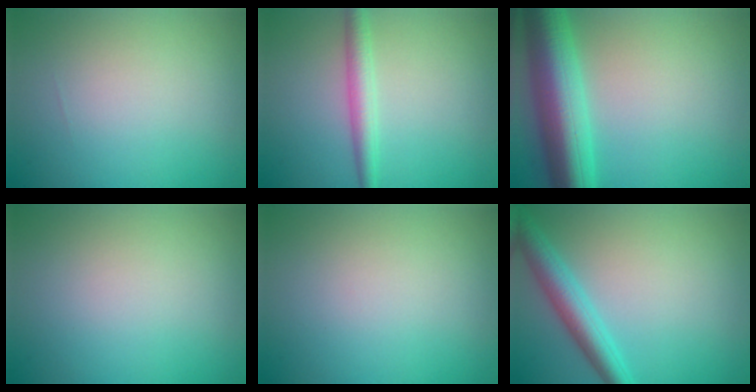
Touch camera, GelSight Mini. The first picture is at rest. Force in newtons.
{"total": 2.7, "press": 2.7, "slide": 0.1}
{"total": 9.2, "press": 9.2, "slide": 0.2}
{"total": 0.0}
{"total": 0.0}
{"total": 4.1, "press": 4.1, "slide": 0.1}